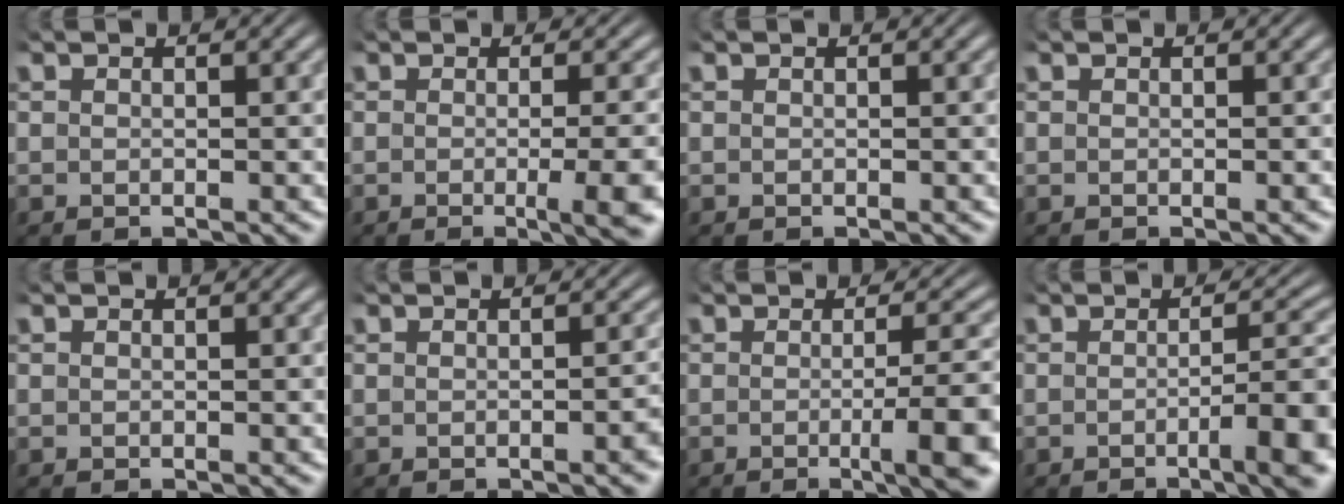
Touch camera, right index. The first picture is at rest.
{"total": 4.9, "force": [-1.6, 0.6, 4.6], "torque": [-0.038, 0.002, -0.031]}
{"total": 0.0}
{"total": 0.0}
{"total": 0.0}
{"total": 1.2, "force": [-0.8, 0.0, 0.9], "torque": [-0.010, 0.008, -0.015]}
{"total": 6.0, "force": [-2.0, 0.8, 5.6], "torque": [-0.061, 0.001, -0.034]}
{"total": 5.5, "force": [-2.0, 1.0, 5.1], "torque": [-0.058, 0.003, -0.033]}